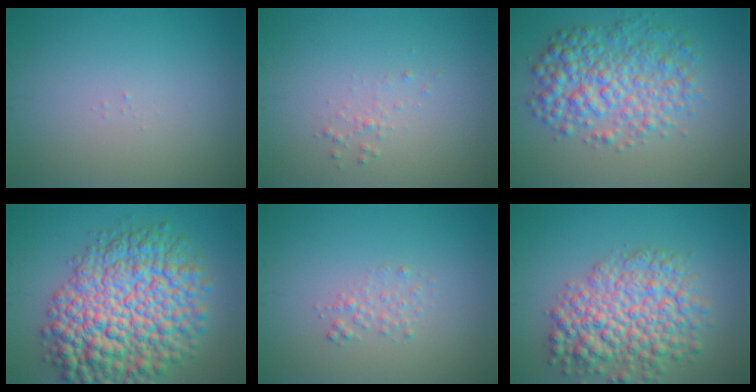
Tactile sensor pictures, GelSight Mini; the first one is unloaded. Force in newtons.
{"total": 0.7, "press": 0.7, "slide": 0.1}
{"total": 6.1, "press": 6.0, "slide": 0.1}
{"total": 12.7, "press": 12.7, "slide": 0.3}
{"total": 1.2, "press": 1.2, "slide": 0.0}
{"total": 7.8, "press": 7.8, "slide": 0.3}